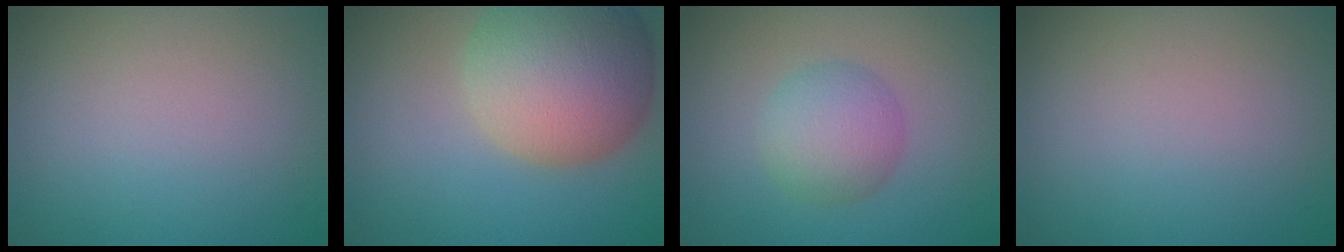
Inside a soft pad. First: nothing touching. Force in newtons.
{"total": 11.0, "press": 11.0, "slide": 0.6}
{"total": 3.9, "press": 3.9, "slide": 0.1}
{"total": 0.0}